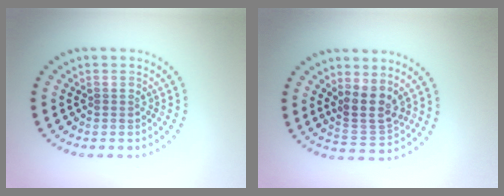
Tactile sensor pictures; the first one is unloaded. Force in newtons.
{"total": 3.4, "press": 2.8, "slide": 2.0}